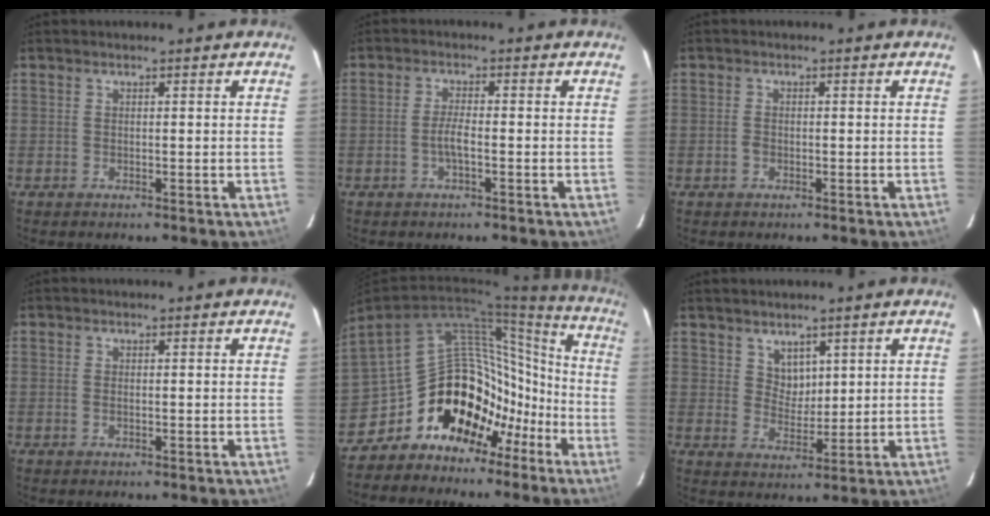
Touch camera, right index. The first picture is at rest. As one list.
[{"total": 2.8, "force": [-1.1, 0.3, 2.5], "torque": [-0.050, -0.001, -0.020]}, {"total": 1.4, "force": [-0.6, 0.9, 0.9], "torque": [-0.021, 0.002, -0.011]}, {"total": 0.7, "force": [-0.2, 0.2, 0.7], "torque": [-0.015, 0.000, -0.004]}, {"total": 17.4, "force": [-10.6, 12.2, 6.5], "torque": [-0.086, 0.084, -0.154]}, {"total": 3.9, "force": [2.6, 2.8, 0.9], "torque": [-0.007, 0.003, 0.051]}]